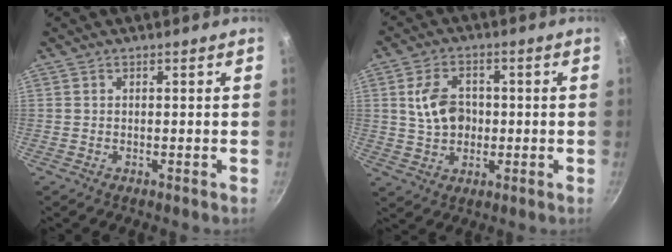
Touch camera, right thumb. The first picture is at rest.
{"total": 8.5, "force": [0.7, 6.3, 5.7], "torque": [-0.086, 0.010, 0.011]}